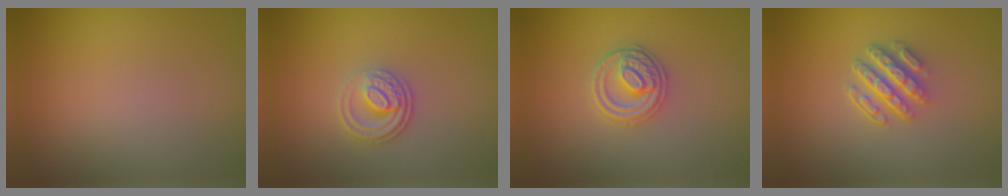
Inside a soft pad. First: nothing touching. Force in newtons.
{"total": 2.8, "press": 2.5, "slide": 1.3}
{"total": 3.0, "press": 3.0, "slide": 0.4}
{"total": 4.6, "press": 3.3, "slide": 3.2}